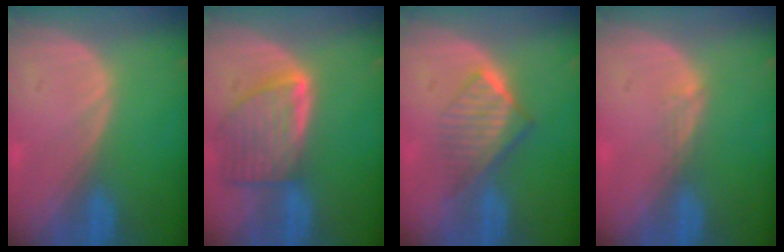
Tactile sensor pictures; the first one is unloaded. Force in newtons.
{"total": 8.1, "press": 7.3, "slide": 3.4}
{"total": 6.5, "press": 5.5, "slide": 3.4}
{"total": 1.5, "press": 1.0, "slide": 1.0}